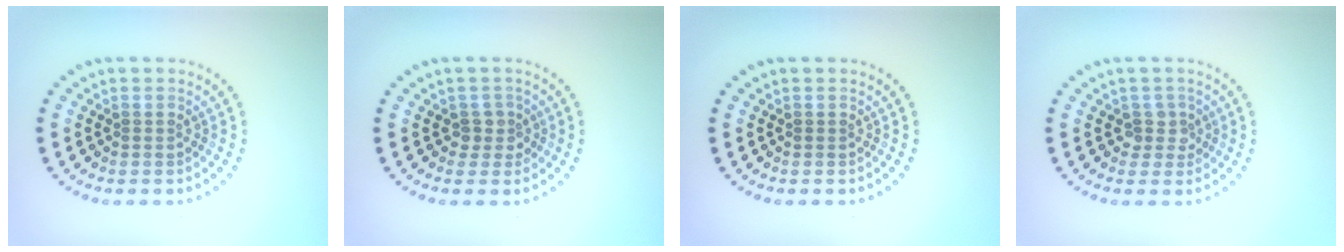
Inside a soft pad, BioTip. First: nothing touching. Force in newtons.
{"total": 1.6, "press": 1.3, "slide": 1.0}
{"total": 0.0}
{"total": 1.7, "press": 1.3, "slide": 1.2}